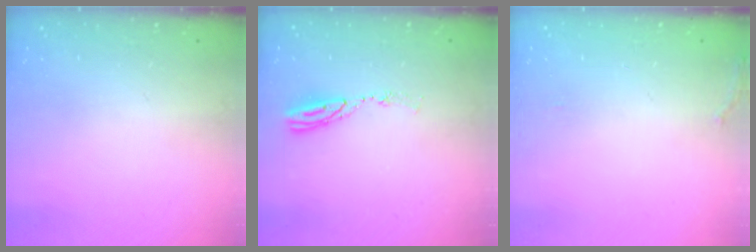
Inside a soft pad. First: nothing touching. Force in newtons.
{"total": 5.2, "press": 5.2, "slide": 0.3}
{"total": 7.9, "press": 5.9, "slide": 5.3}